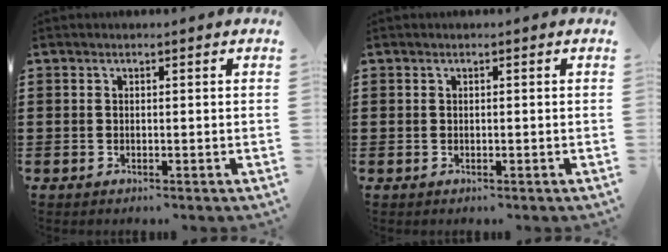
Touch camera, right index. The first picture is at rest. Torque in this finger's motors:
{"motor_torque": [-0.39, 0.37, 0.04, 0.00]}